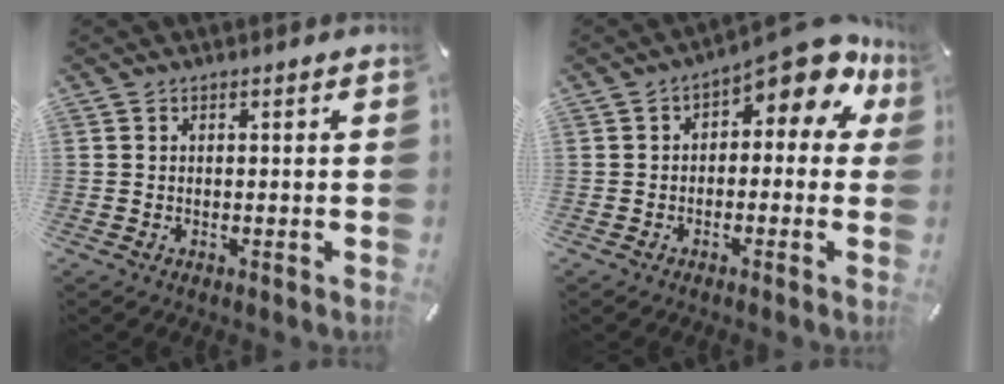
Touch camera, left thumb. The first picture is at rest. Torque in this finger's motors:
{"motor_torque": [1.62, 1.39, 0.77, 0.46, 0.10]}